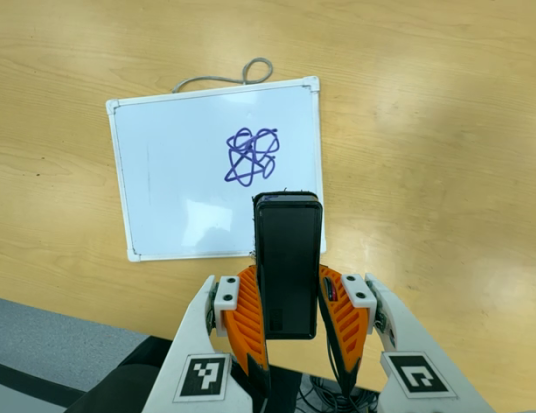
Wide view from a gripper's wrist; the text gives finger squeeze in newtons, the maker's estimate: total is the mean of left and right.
{"total": 6.8, "left": 4.9, "right": 8.6}